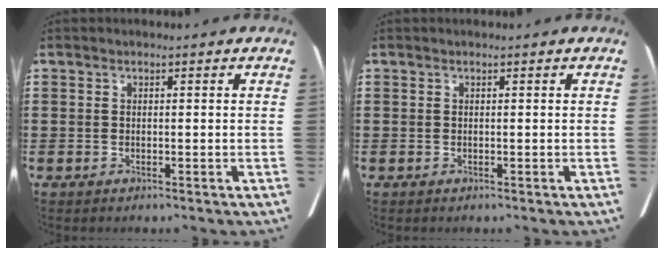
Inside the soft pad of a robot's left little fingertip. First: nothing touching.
{"total": 0.0}